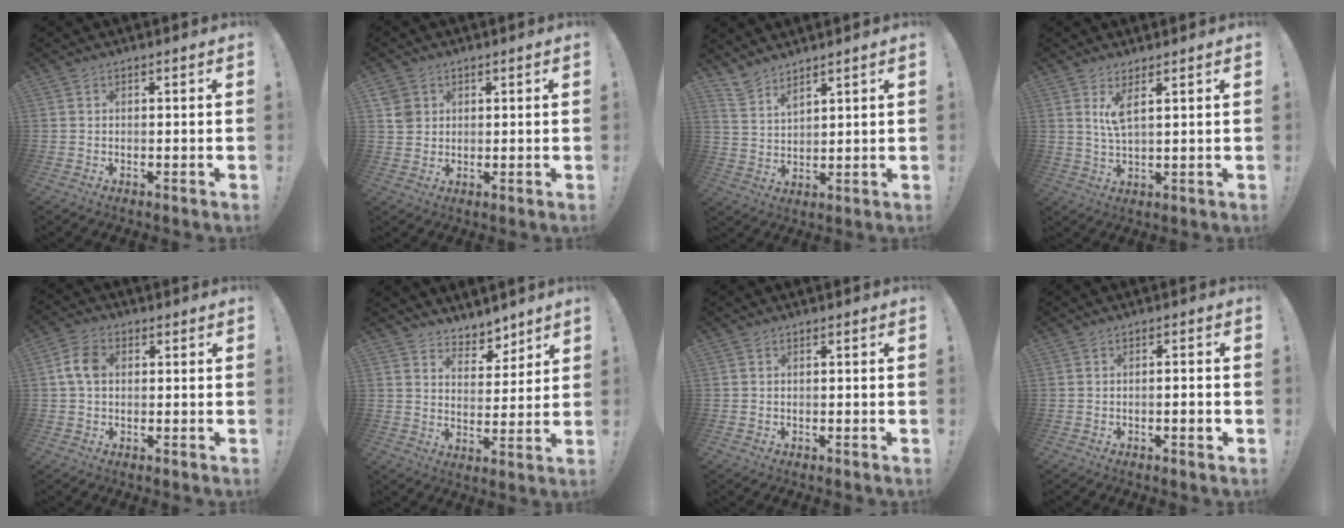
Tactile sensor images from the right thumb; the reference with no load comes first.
{"total": 4.6, "force": [1.8, 4.1, 1.3], "torque": [-0.011, -0.003, 0.036]}
{"total": 5.5, "force": [5.2, 1.1, 1.7], "torque": [-0.043, -0.031, 0.099]}
{"total": 5.2, "force": [2.9, 1.2, 4.2], "torque": [-0.074, -0.012, 0.047]}
{"total": 6.7, "force": [0.7, 4.8, 4.7], "torque": [-0.085, 0.013, 0.016]}
{"total": 6.5, "force": [5.5, 3.3, 1.0], "torque": [-0.001, -0.058, 0.101]}
{"total": 0.0}
{"total": 2.3, "force": [-1.0, 0.5, 2.0], "torque": [-0.022, 0.002, -0.019]}